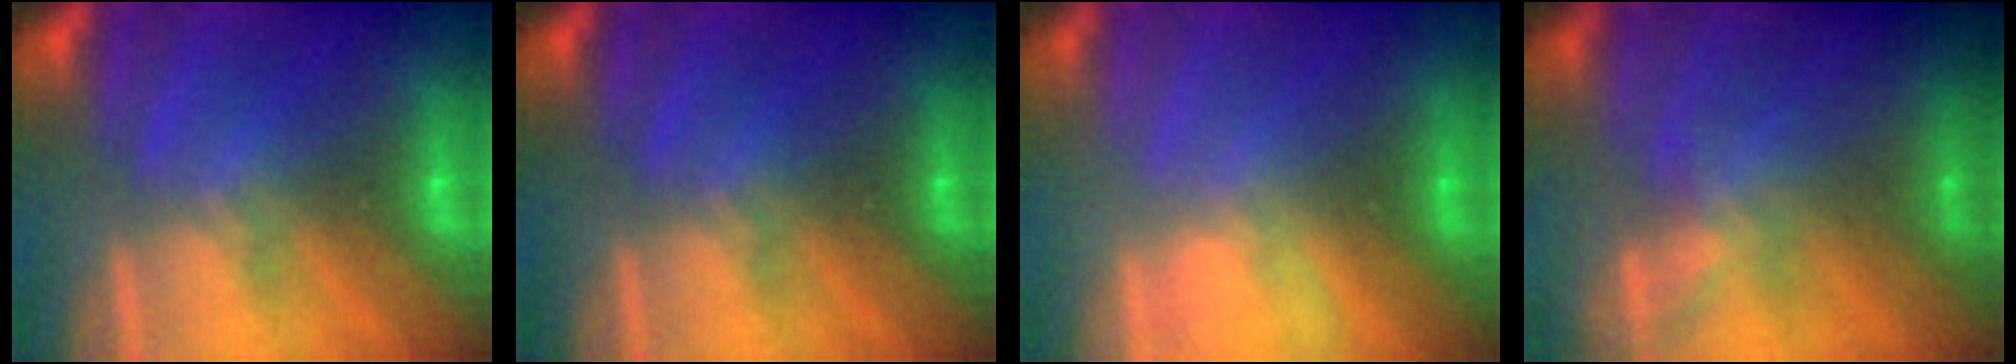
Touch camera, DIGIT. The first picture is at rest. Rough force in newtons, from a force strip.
{"total": 0.0}
{"total": 2.9}
{"total": 1.8}